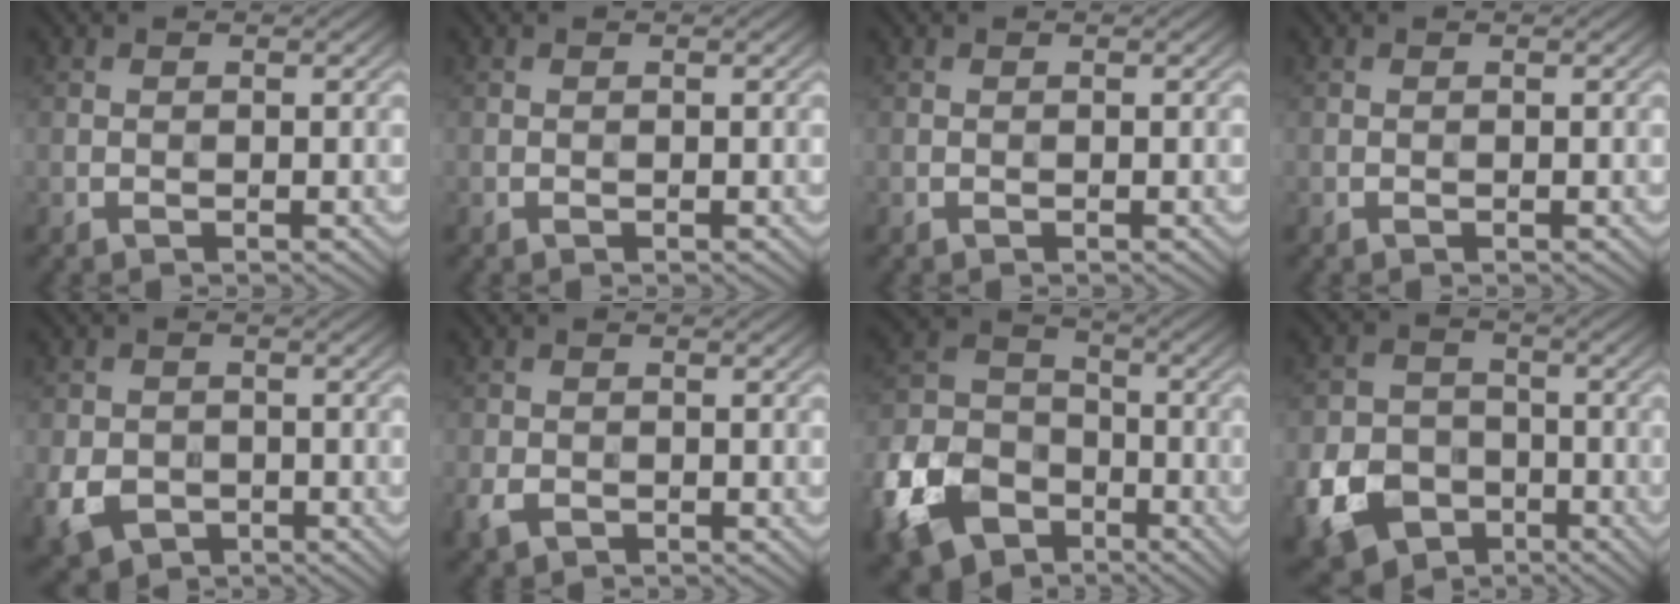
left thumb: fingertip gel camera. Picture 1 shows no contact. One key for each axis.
{"total": 0.0}
{"total": 0.0}
{"total": 0.0}
{"total": 5.5, "fx": -2.0, "fy": 4.5, "fz": 2.6, "tx": -0.068, "ty": -0.024, "tz": -0.030}
{"total": 3.1, "fx": -1.7, "fy": 2.0, "fz": 1.7, "tx": -0.044, "ty": -0.016, "tz": -0.032}
{"total": 13.7, "fx": -6.6, "fy": 9.7, "fz": 7.1, "tx": -0.202, "ty": -0.038, "tz": -0.133}
{"total": 9.8, "fx": -4.3, "fy": 7.5, "fz": 4.5, "tx": -0.117, "ty": -0.035, "tz": -0.081}